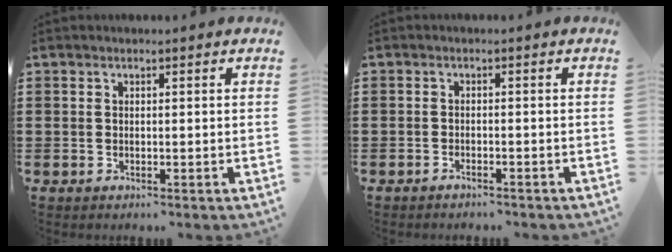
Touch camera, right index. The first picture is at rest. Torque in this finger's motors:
{"motor_torque": [0.40, 0.69, -0.20, -0.06]}